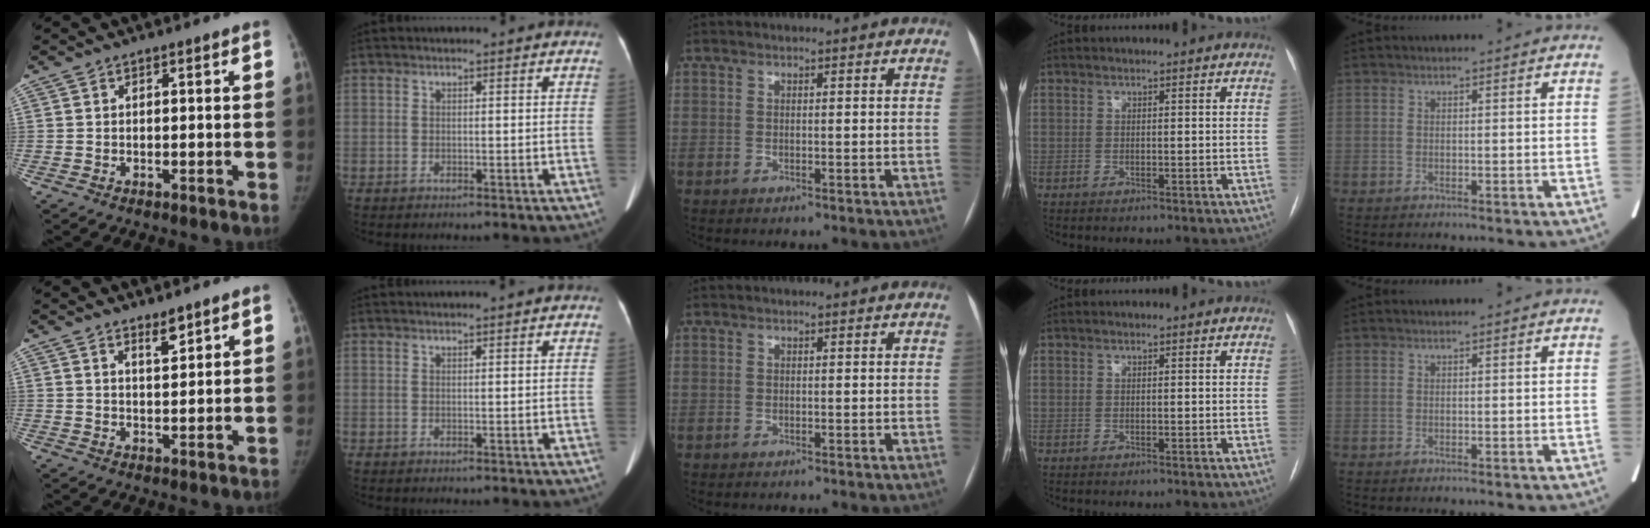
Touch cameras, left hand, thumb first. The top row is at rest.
{"thumb": {"total": 3.2, "force": [2.6, 0.7, 1.8], "torque": [-0.023, -0.025, 0.046]}, "index": {"total": 2.8, "force": [2.6, -0.4, 0.9], "torque": [-0.010, 0.025, 0.039]}}